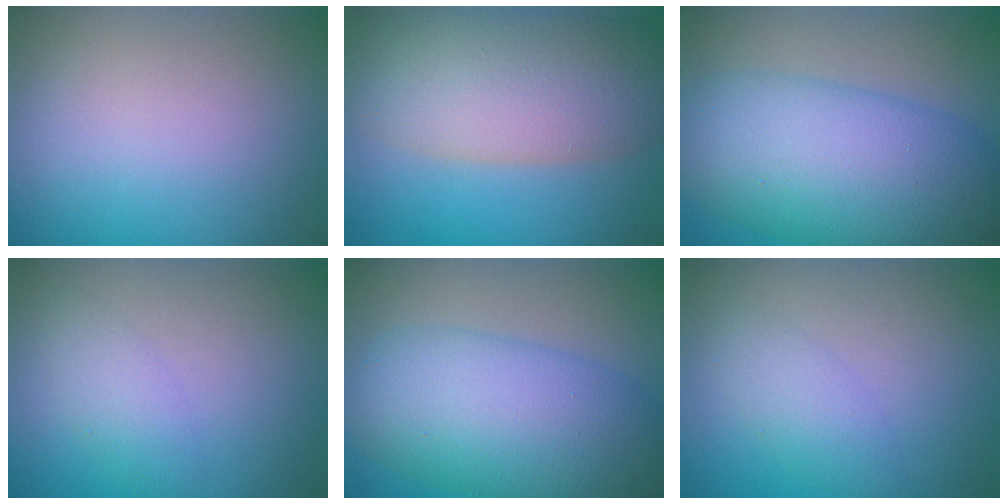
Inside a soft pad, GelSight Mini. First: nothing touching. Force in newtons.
{"total": 9.0, "press": 9.0, "slide": 0.6}
{"total": 10.4, "press": 10.4, "slide": 0.4}
{"total": 2.1, "press": 2.1, "slide": 0.1}
{"total": 9.4, "press": 9.4, "slide": 0.1}
{"total": 2.0, "press": 2.0, "slide": 0.1}